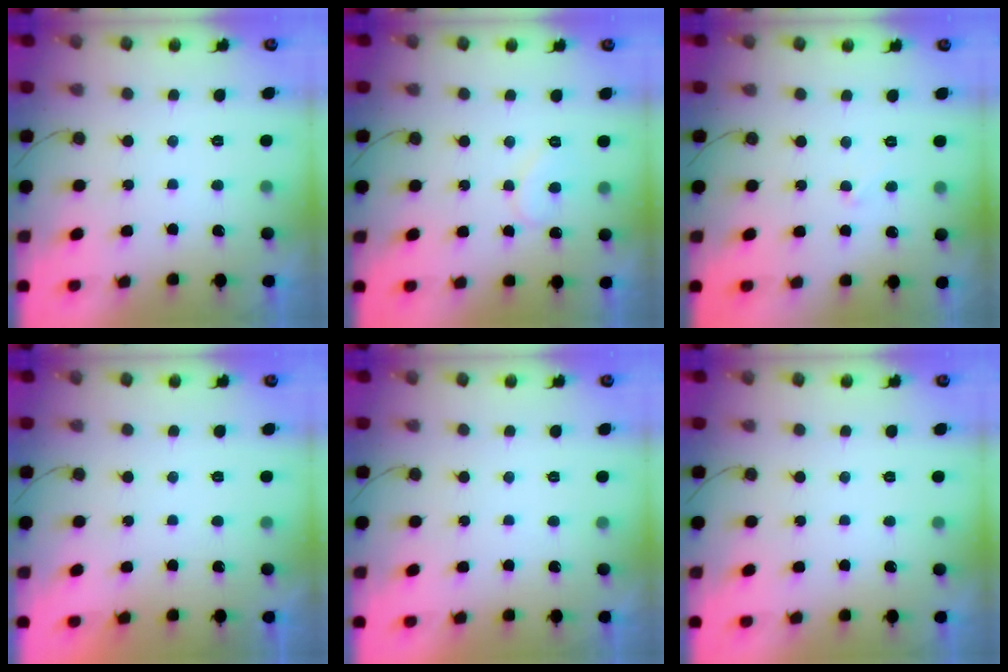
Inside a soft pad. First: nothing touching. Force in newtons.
{"total": 7.4, "press": 7.3, "slide": 0.6}
{"total": 3.1, "press": 3.1, "slide": 0.2}
{"total": 1.6, "press": 1.6, "slide": 0.1}
{"total": 1.8, "press": 1.8, "slide": 0.1}
{"total": 0.0}